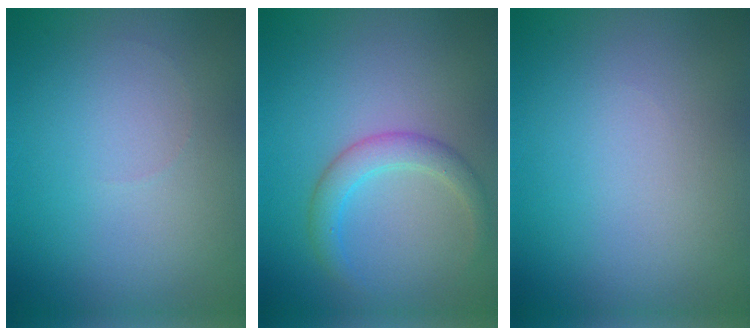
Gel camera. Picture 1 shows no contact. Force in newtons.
{"total": 2.6, "press": 2.6, "slide": 0.2}
{"total": 0.0}